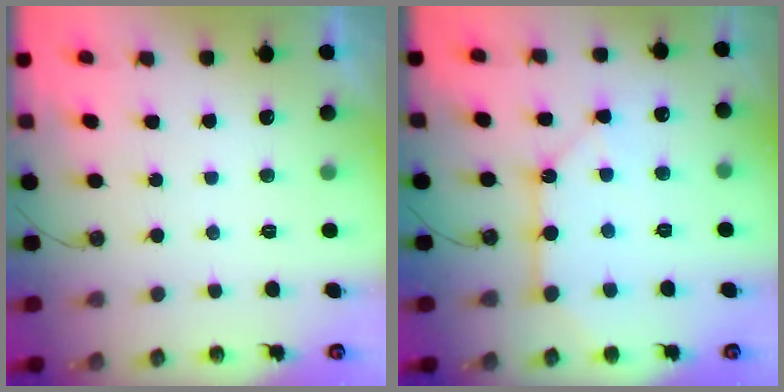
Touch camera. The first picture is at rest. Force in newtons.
{"total": 11.1, "press": 11.1, "slide": 1.1}